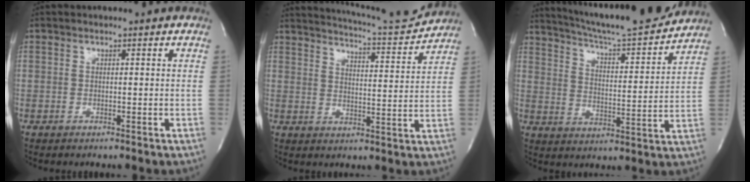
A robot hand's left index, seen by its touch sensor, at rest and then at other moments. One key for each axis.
{"total": 12.5, "fx": 12.1, "fy": -0.2, "fz": 3.3, "tx": -0.058, "ty": -0.030, "tz": 0.163}
{"total": 18.8, "fx": 17.2, "fy": 1.1, "fz": 7.4, "tx": -0.123, "ty": -0.022, "tz": 0.248}